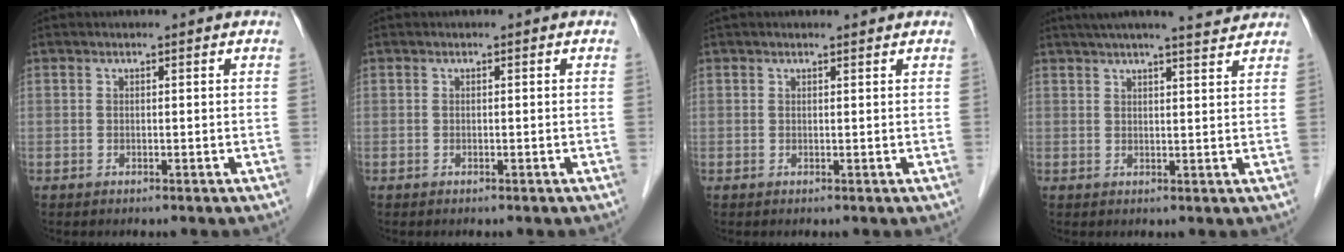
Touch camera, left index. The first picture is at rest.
{"total": 0.0}
{"total": 2.5, "force": [2.3, 0.3, 0.9], "torque": [-0.011, 0.019, 0.030]}
{"total": 9.7, "force": [8.6, 0.5, 4.4], "torque": [-0.066, 0.014, 0.109]}